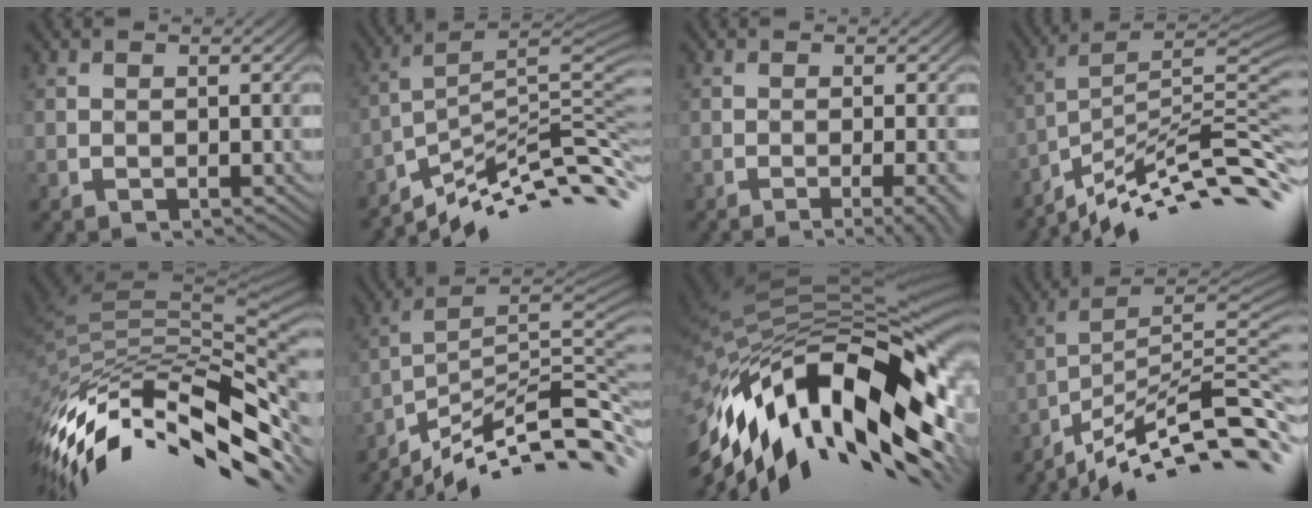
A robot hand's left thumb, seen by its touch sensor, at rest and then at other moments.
{"total": 10.8, "force": [-6.7, 2.1, 8.2], "torque": [-0.144, 0.013, -0.108]}
{"total": 5.2, "force": [-2.6, 1.0, 4.4], "torque": [-0.052, 0.008, -0.037]}
{"total": 11.6, "force": [-7.3, 2.4, 8.7], "torque": [-0.153, 0.014, -0.121]}
{"total": 16.1, "force": [-6.6, 6.8, 13.0], "torque": [-0.284, -0.020, -0.109]}
{"total": 11.8, "force": [-7.8, 2.2, 8.7], "torque": [-0.149, 0.011, -0.124]}
{"total": 18.6, "force": [-7.2, 8.1, 15.1], "torque": [-0.296, -0.015, -0.126]}
{"total": 12.8, "force": [-8.4, 2.2, 9.4], "torque": [-0.164, 0.010, -0.139]}